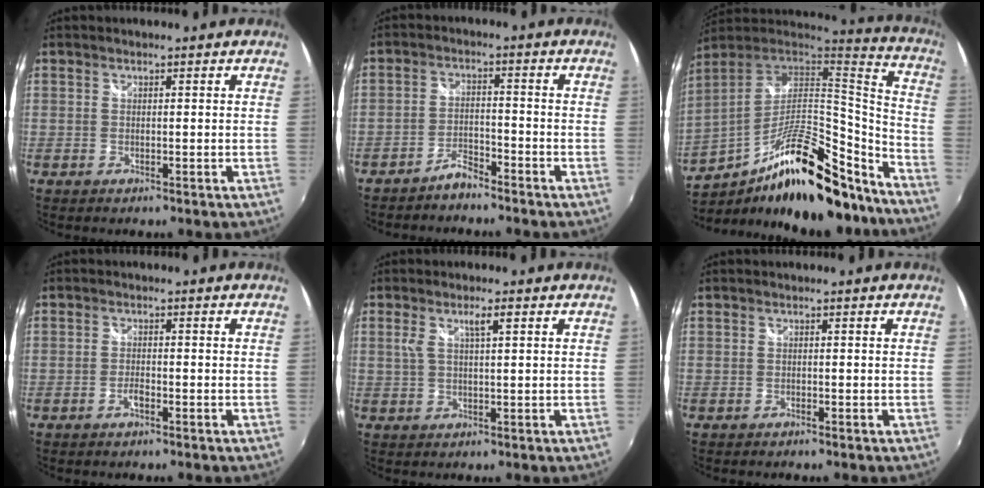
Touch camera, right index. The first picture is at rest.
{"total": 3.8, "force": [-3.5, 0.9, 1.3], "torque": [-0.040, 0.007, -0.062]}
{"total": 28.3, "force": [-17.9, 10.1, 19.5], "torque": [-0.323, -0.004, -0.275]}
{"total": 1.6, "force": [-1.1, 0.5, 1.0], "torque": [-0.027, 0.000, -0.023]}
{"total": 3.3, "force": [1.4, 0.5, 3.0], "torque": [-0.056, 0.003, 0.026]}
{"total": 0.5, "force": [-0.5, 0.1, 0.2], "torque": [-0.005, -0.001, -0.009]}